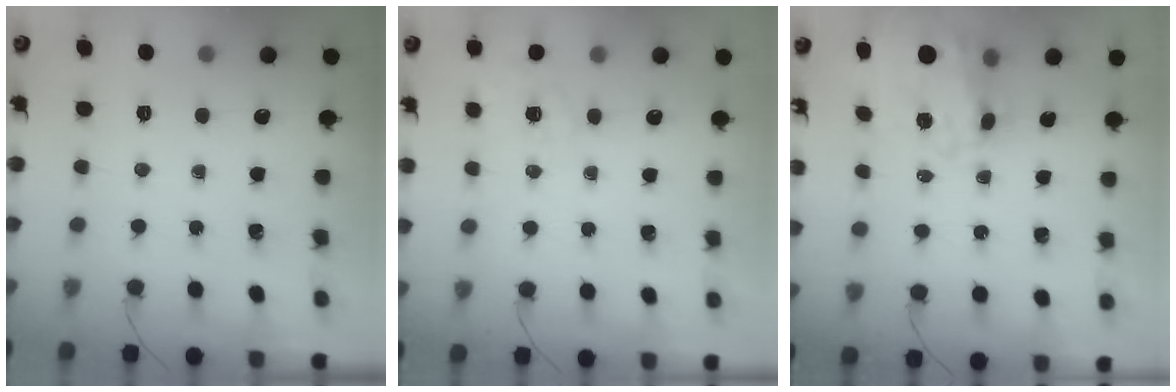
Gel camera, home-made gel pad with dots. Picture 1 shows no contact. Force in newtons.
{"total": 2.5, "press": 1.8, "slide": 1.7}
{"total": 10.2, "press": 9.5, "slide": 3.8}